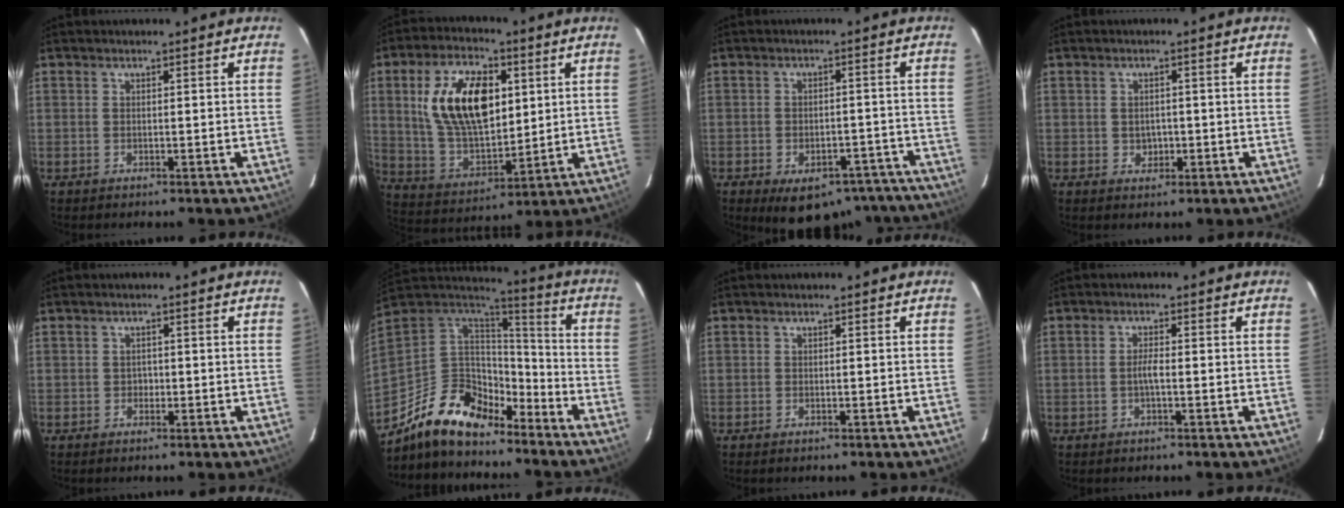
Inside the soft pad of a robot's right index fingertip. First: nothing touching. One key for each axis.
{"total": 18.4, "fx": 4.8, "fy": 9.9, "fz": 14.7, "tx": -0.279, "ty": 0.015, "tz": 0.102}
{"total": 15.9, "fx": -12.0, "fy": 8.2, "fz": 6.4, "tx": -0.107, "ty": 0.017, "tz": -0.126}
{"total": 2.5, "fx": -0.3, "fy": 2.2, "fz": 1.0, "tx": -0.016, "ty": 0.004, "tz": 0.000}
{"total": 1.2, "fx": -0.5, "fy": 1.0, "fz": 0.1, "tx": 0.002, "ty": 0.003, "tz": -0.004}
{"total": 17.2, "fx": -12.1, "fy": 8.5, "fz": 8.7, "tx": -0.192, "ty": -0.003, "tz": -0.212}
{"total": 0.0}
{"total": 1.8, "fx": -0.6, "fy": 0.2, "fz": 1.7, "tx": -0.033, "ty": 0.003, "tz": -0.013}